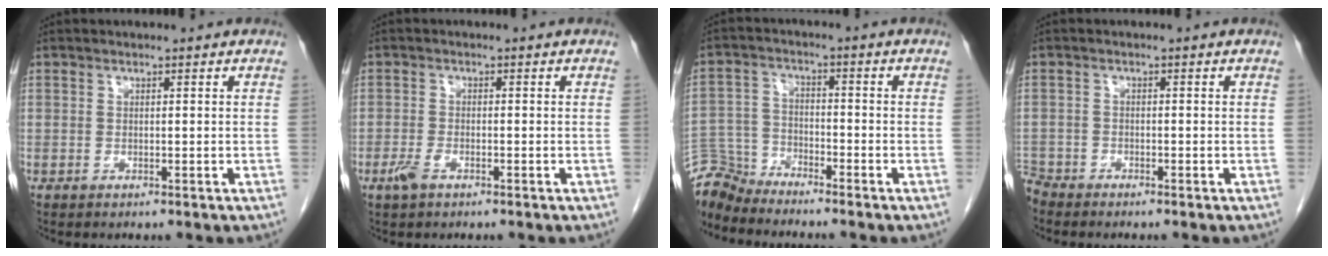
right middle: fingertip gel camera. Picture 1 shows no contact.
{"total": 2.5, "force": [-1.5, 1.0, 1.8], "torque": [-0.043, -0.001, -0.029]}
{"total": 6.2, "force": [-6.1, 0.3, -0.9], "torque": [0.011, 0.004, -0.120]}
{"total": 2.7, "force": [-2.7, 0.5, -0.1], "torque": [0.003, -0.008, -0.051]}